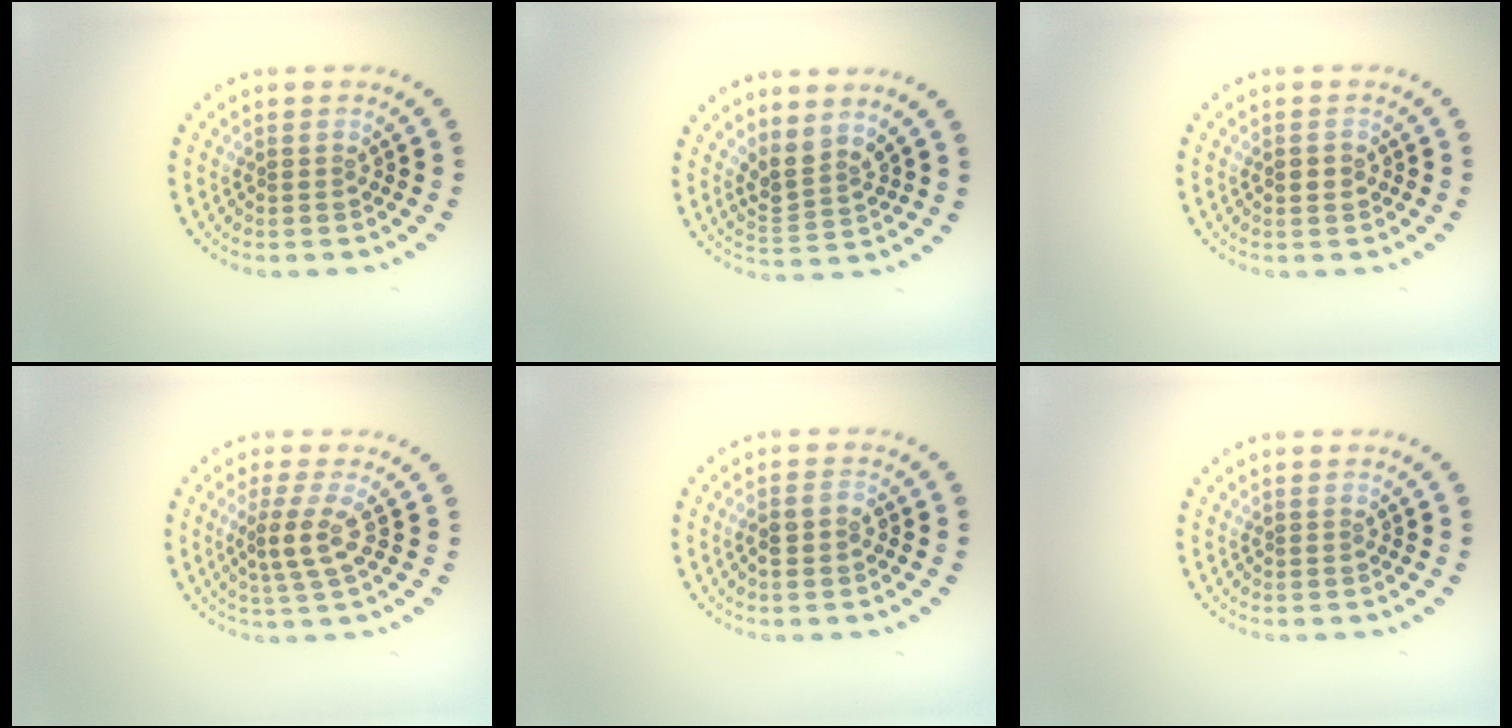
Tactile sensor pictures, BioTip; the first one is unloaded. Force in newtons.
{"total": 2.6, "press": 1.9, "slide": 1.7}
{"total": 1.8, "press": 1.8, "slide": 0.1}
{"total": 2.8, "press": 2.2, "slide": 1.8}
{"total": 1.3, "press": 1.3, "slide": 0.4}
{"total": 0.0}